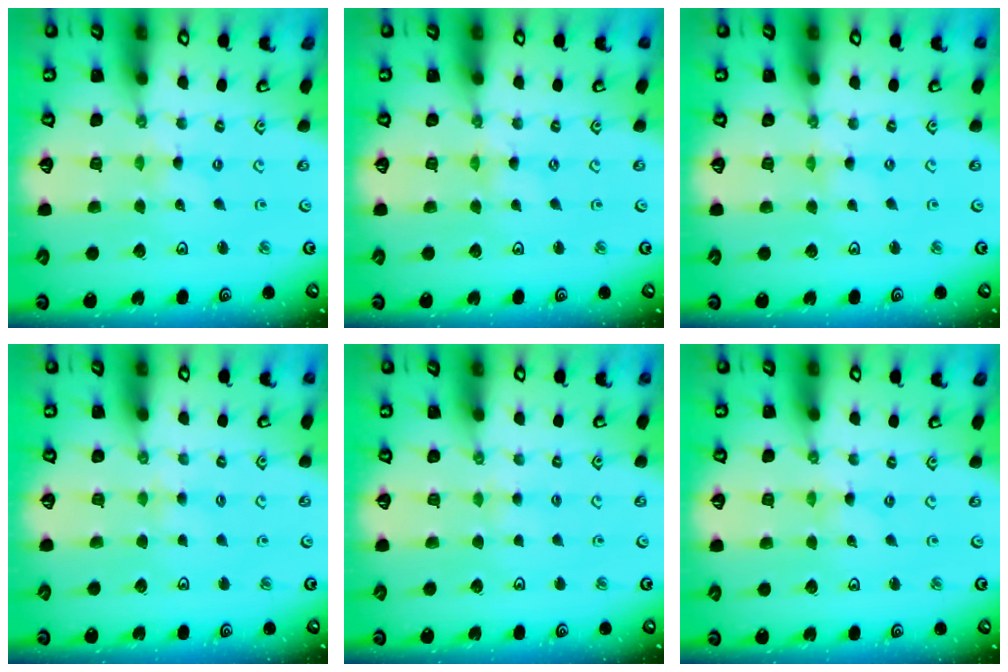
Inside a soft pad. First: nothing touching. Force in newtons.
{"total": 0.0}
{"total": 0.0}
{"total": 2.8, "press": 2.7, "slide": 0.5}
{"total": 2.7, "press": 2.6, "slide": 0.4}
{"total": 0.0}